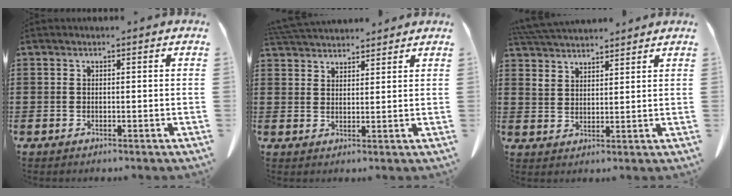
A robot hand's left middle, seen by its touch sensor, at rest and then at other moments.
{"total": 4.0, "force": [3.9, 0.4, 0.5], "torque": [-0.022, -0.011, 0.075]}
{"total": 4.9, "force": [4.6, 1.1, 1.0], "torque": [-0.033, -0.010, 0.088]}